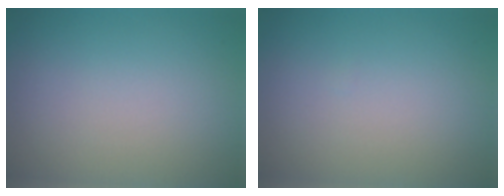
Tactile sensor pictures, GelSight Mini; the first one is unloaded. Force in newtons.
{"total": 0.0}